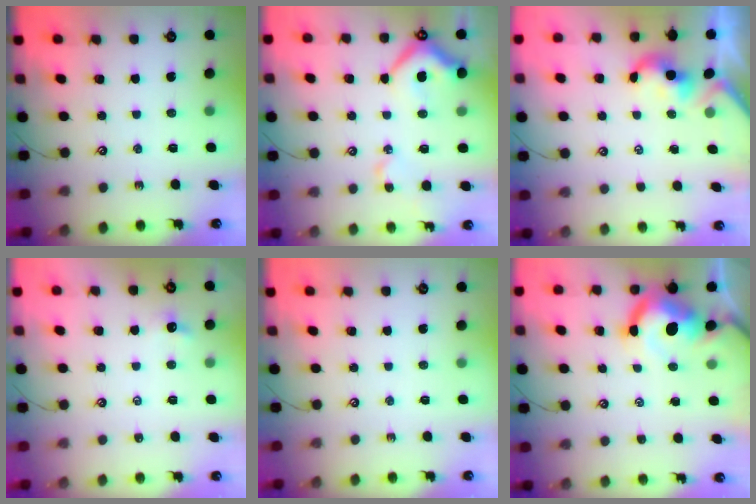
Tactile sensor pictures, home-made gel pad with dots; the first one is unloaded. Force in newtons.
{"total": 9.8, "press": 9.7, "slide": 1.4}
{"total": 0.0}
{"total": 0.0}
{"total": 0.0}
{"total": 10.1, "press": 10.0, "slide": 1.3}